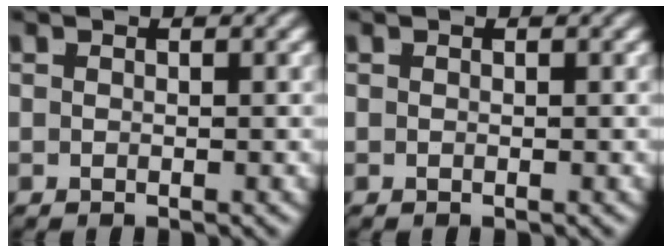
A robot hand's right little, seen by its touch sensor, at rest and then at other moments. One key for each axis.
{"total": 0.0}